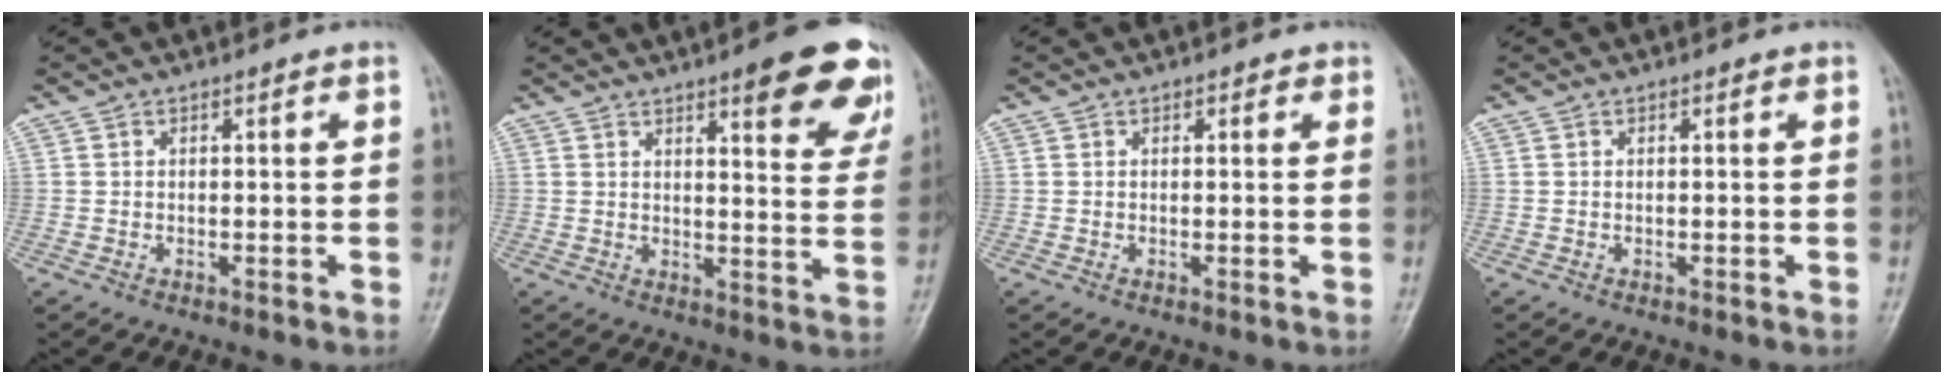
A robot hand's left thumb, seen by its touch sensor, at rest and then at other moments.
{"total": 14.6, "force": [8.8, 3.8, 11.0], "torque": [-0.098, -0.043, 0.102]}
{"total": 1.2, "force": [0.7, 0.9, 0.5], "torque": [0.009, -0.002, 0.004]}
{"total": 0.0}